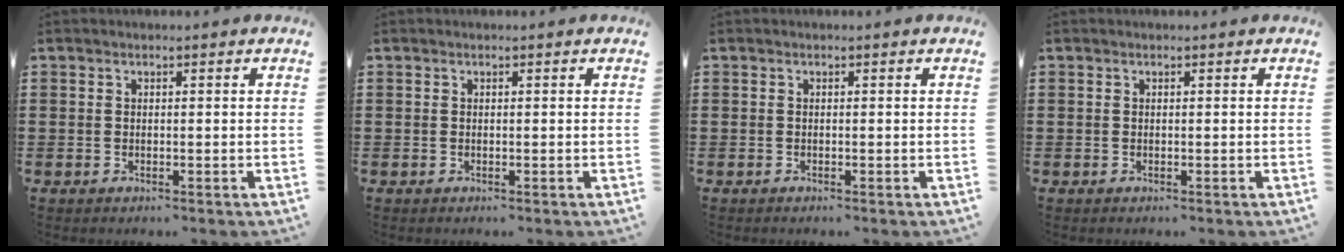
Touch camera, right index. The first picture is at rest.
{"total": 0.0}
{"total": 0.0}
{"total": 0.0}